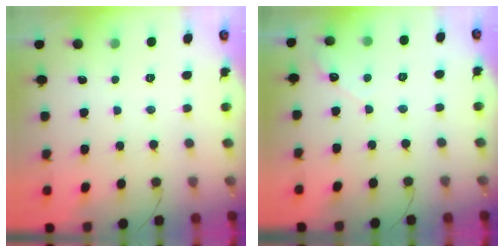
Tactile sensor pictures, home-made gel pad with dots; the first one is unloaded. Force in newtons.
{"total": 2.7, "press": 2.7, "slide": 0.2}